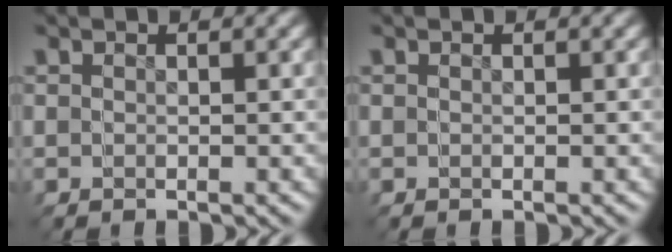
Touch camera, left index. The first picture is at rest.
{"total": 0.0}